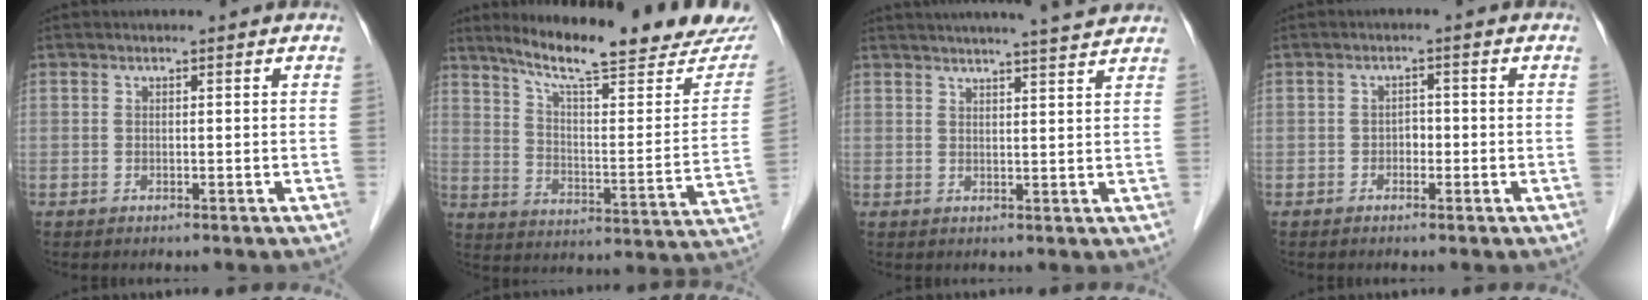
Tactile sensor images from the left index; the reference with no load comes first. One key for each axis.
{"total": 23.8, "fx": 20.4, "fy": 2.1, "fz": 12.0, "tx": -0.176, "ty": -0.049, "tz": 0.280}
{"total": 11.8, "fx": 10.9, "fy": -0.2, "fz": 4.7, "tx": -0.072, "ty": 0.015, "tz": 0.133}
{"total": 1.6, "fx": -0.6, "fy": 1.1, "fz": 1.0, "tx": -0.009, "ty": 0.006, "tz": -0.011}